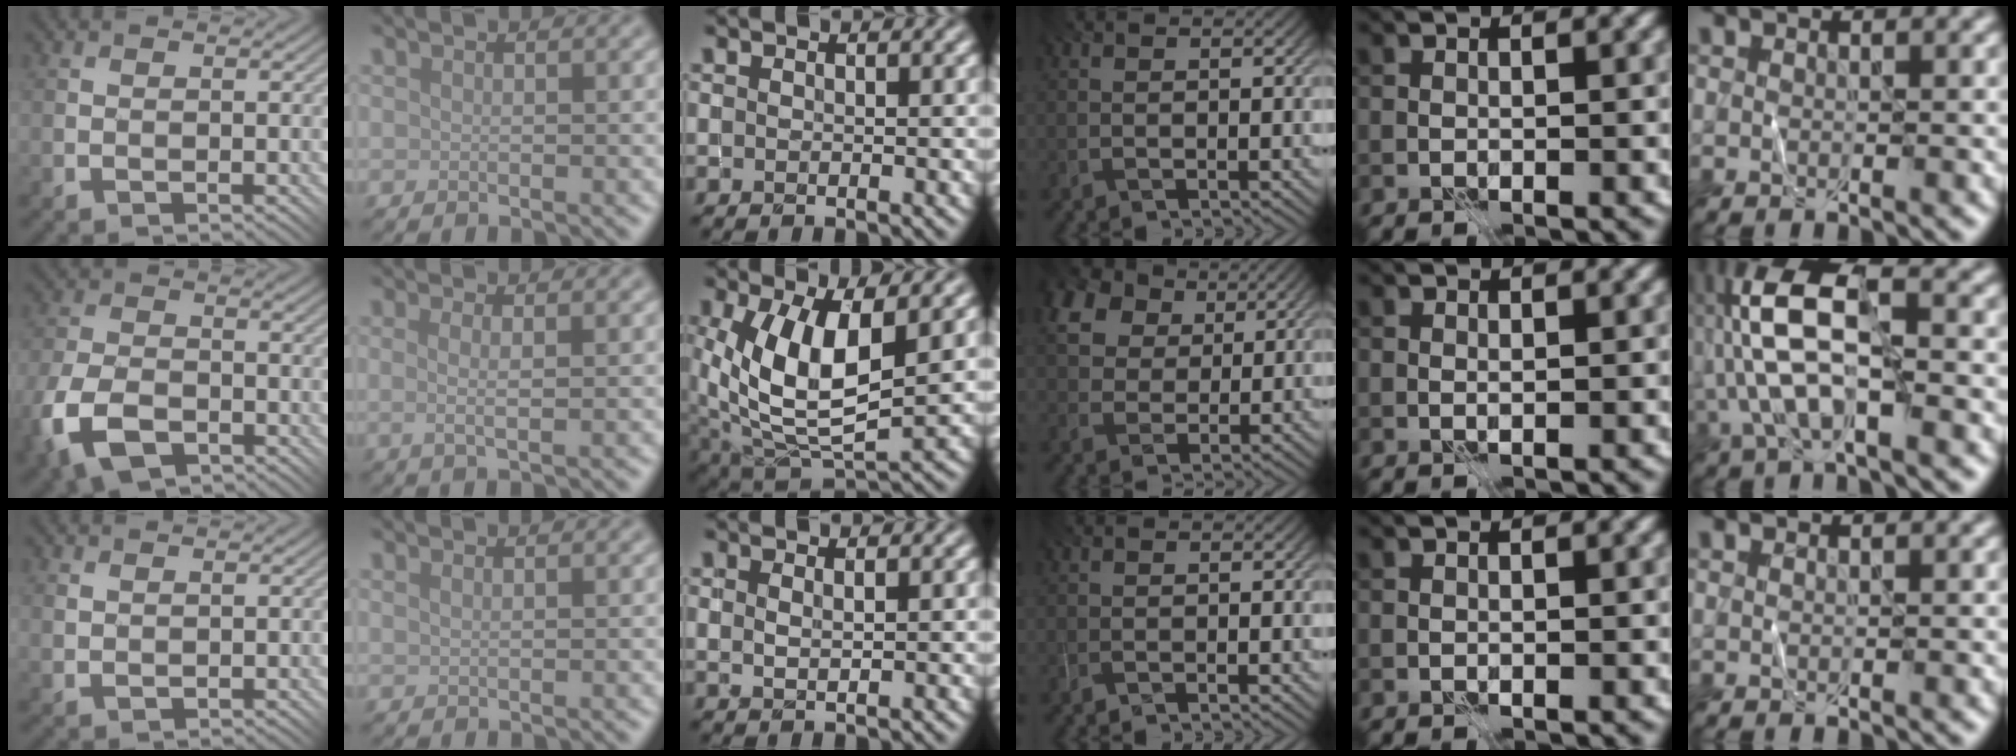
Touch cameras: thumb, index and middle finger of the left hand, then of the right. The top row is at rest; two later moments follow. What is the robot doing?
{"motion": "fold", "object": "shorts"}